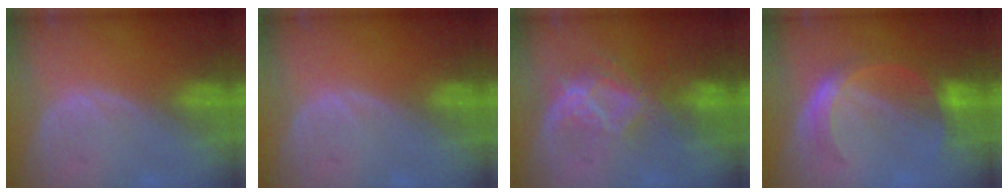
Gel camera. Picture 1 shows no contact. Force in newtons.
{"total": 0.0}
{"total": 6.9, "press": 6.5, "slide": 2.2}
{"total": 5.4, "press": 5.2, "slide": 1.3}